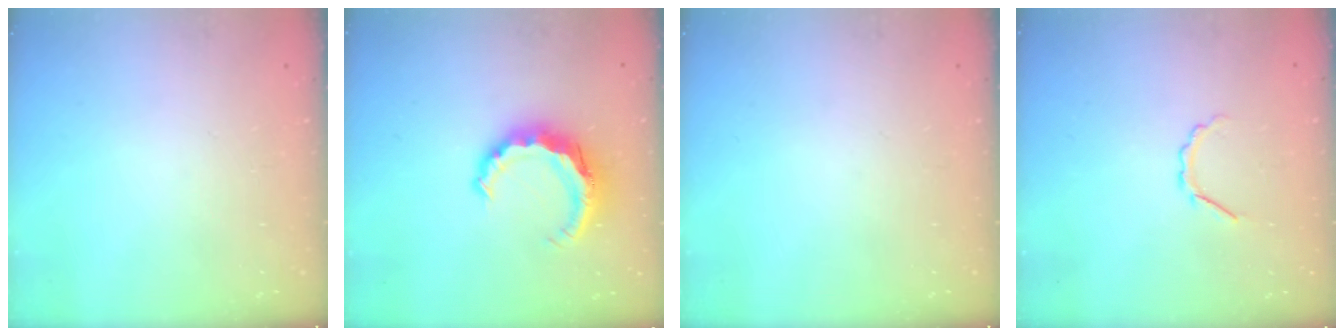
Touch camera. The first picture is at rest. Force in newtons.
{"total": 8.5, "press": 8.4, "slide": 1.0}
{"total": 0.0}
{"total": 2.9, "press": 2.7, "slide": 0.8}